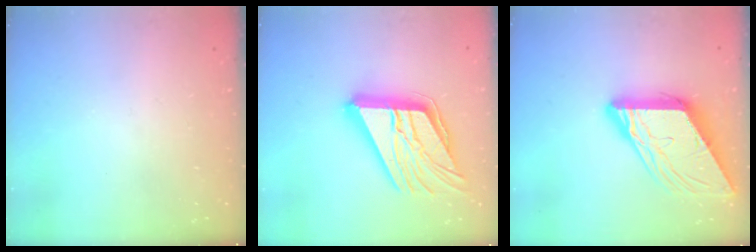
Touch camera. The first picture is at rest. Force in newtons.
{"total": 25.1, "press": 24.9, "slide": 2.9}
{"total": 13.4, "press": 13.3, "slide": 1.5}